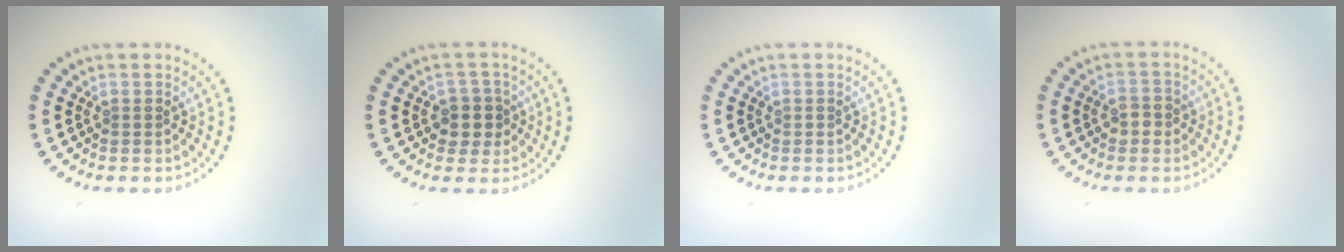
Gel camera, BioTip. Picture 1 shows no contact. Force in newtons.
{"total": 2.6, "press": 2.3, "slide": 1.1}
{"total": 0.0}
{"total": 1.6, "press": 1.6, "slide": 0.2}